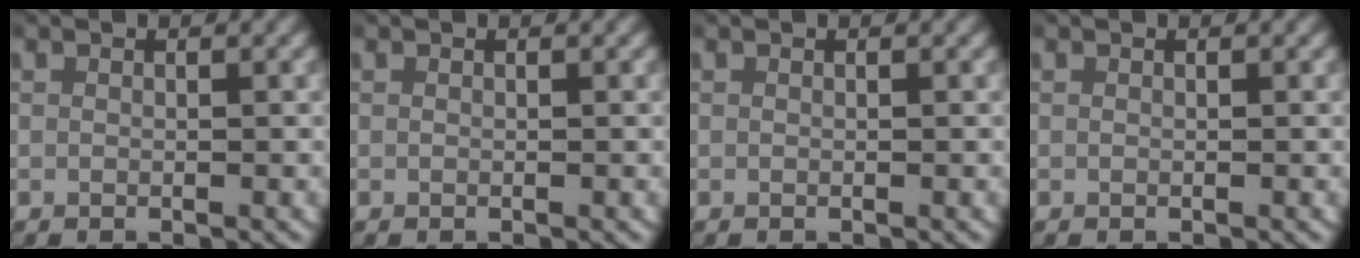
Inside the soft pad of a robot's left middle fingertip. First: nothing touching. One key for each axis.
{"total": 0.0}
{"total": 0.0}
{"total": 0.0}